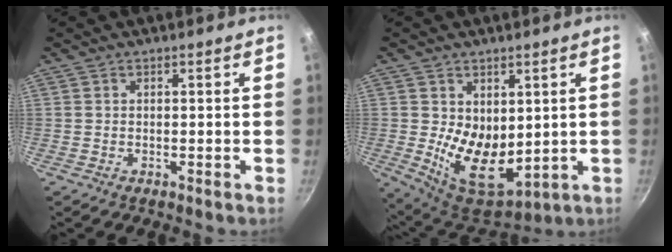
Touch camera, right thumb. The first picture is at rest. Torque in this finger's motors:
{"motor_torque": [-0.36, 1.38, 0.86, 0.15, 0.17]}